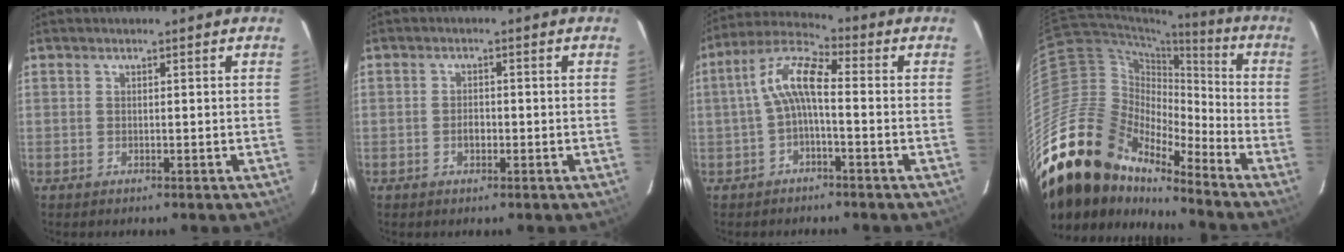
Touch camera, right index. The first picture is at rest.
{"total": 1.8, "force": [-0.6, 1.2, 1.1], "torque": [-0.022, 0.004, -0.011]}
{"total": 7.8, "force": [-1.0, 2.0, 7.5], "torque": [-0.164, 0.023, -0.023]}
{"total": 24.1, "force": [-19.2, 10.9, 9.7], "torque": [-0.182, 0.012, -0.353]}